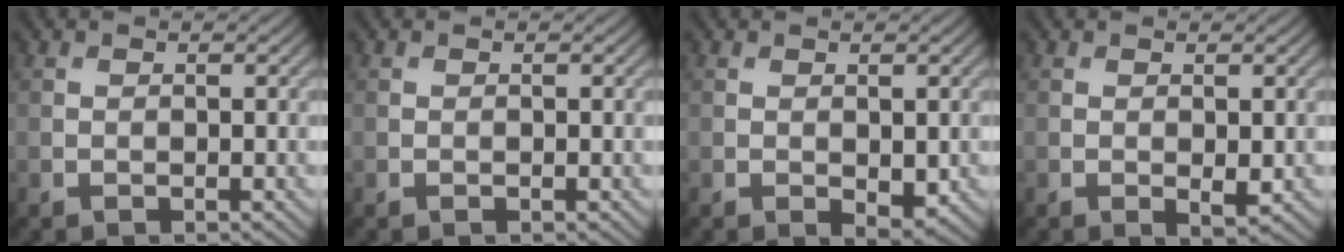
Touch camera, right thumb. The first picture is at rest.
{"total": 0.0}
{"total": 2.0, "force": [-0.2, 1.1, 1.7], "torque": [-0.024, -0.010, 0.003]}
{"total": 1.4, "force": [0.0, 0.6, 1.3], "torque": [-0.020, -0.008, 0.001]}